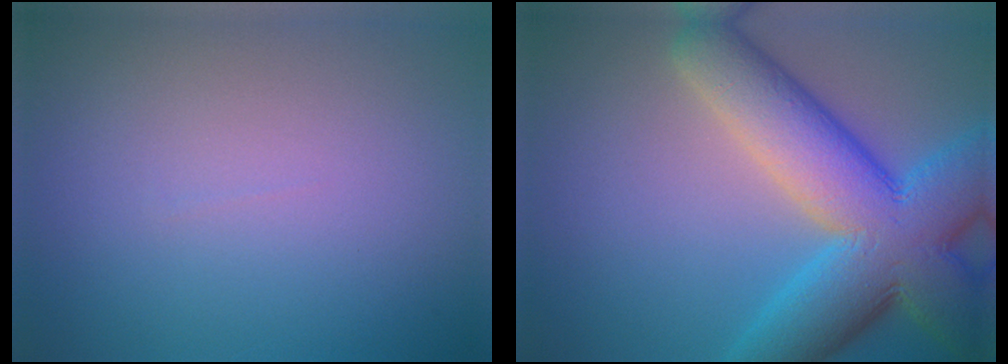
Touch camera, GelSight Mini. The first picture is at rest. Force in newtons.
{"total": 12.5, "press": 12.5, "slide": 0.4}